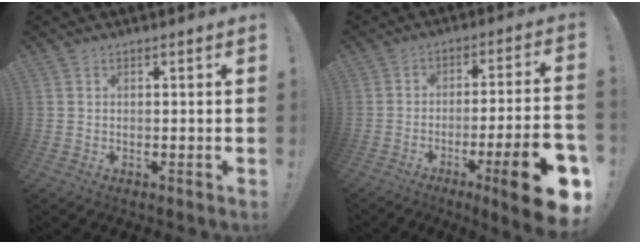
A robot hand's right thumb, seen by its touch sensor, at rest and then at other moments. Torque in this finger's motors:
{"motor_torque": [0.89, 1.61, 1.87, -0.89, 0.37]}